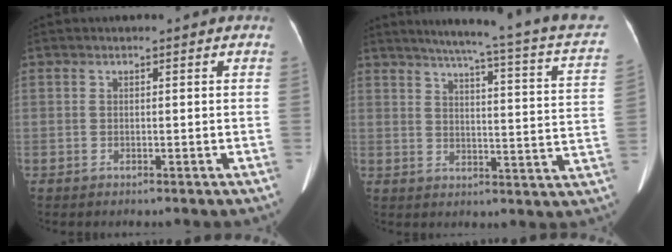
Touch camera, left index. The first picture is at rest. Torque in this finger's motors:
{"motor_torque": [-0.42, -1.71, 0.06, 0.08]}